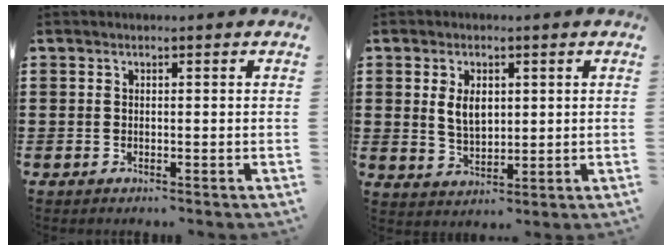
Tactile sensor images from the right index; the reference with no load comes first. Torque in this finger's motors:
{"motor_torque": [0.33, -0.32, 0.21, 0.13]}